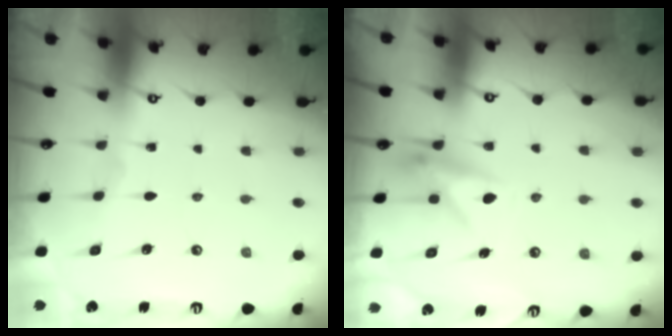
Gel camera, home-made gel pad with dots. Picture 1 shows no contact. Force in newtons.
{"total": 7.7, "press": 7.7, "slide": 0.4}